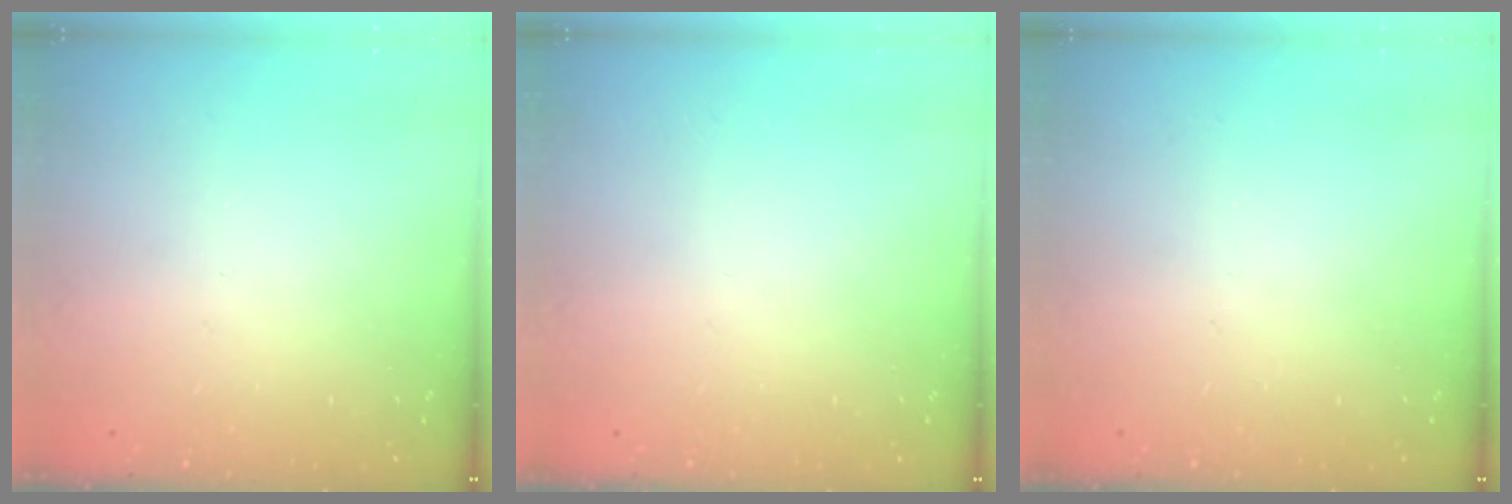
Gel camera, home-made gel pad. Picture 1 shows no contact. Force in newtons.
{"total": 0.0}
{"total": 0.0}